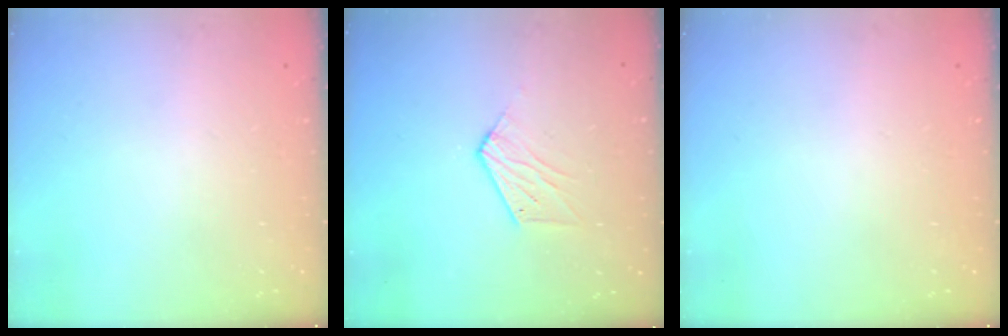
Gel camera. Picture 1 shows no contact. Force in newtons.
{"total": 6.6, "press": 6.5, "slide": 0.4}
{"total": 0.0}